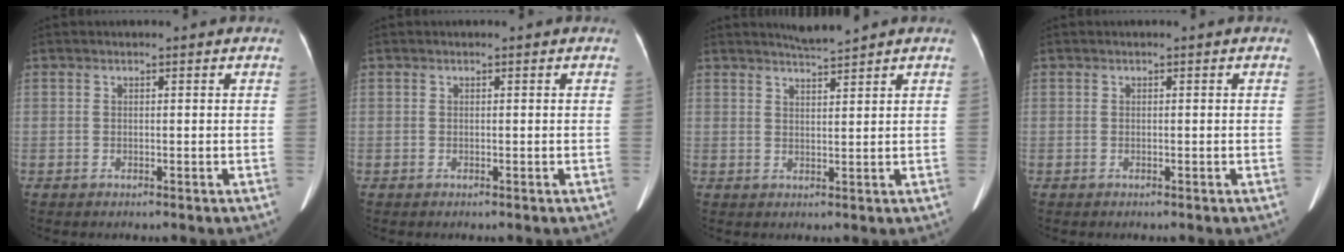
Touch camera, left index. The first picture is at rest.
{"total": 0.0}
{"total": 3.0, "force": [2.8, -0.6, 0.7], "torque": [-0.015, -0.003, 0.053]}
{"total": 0.0}